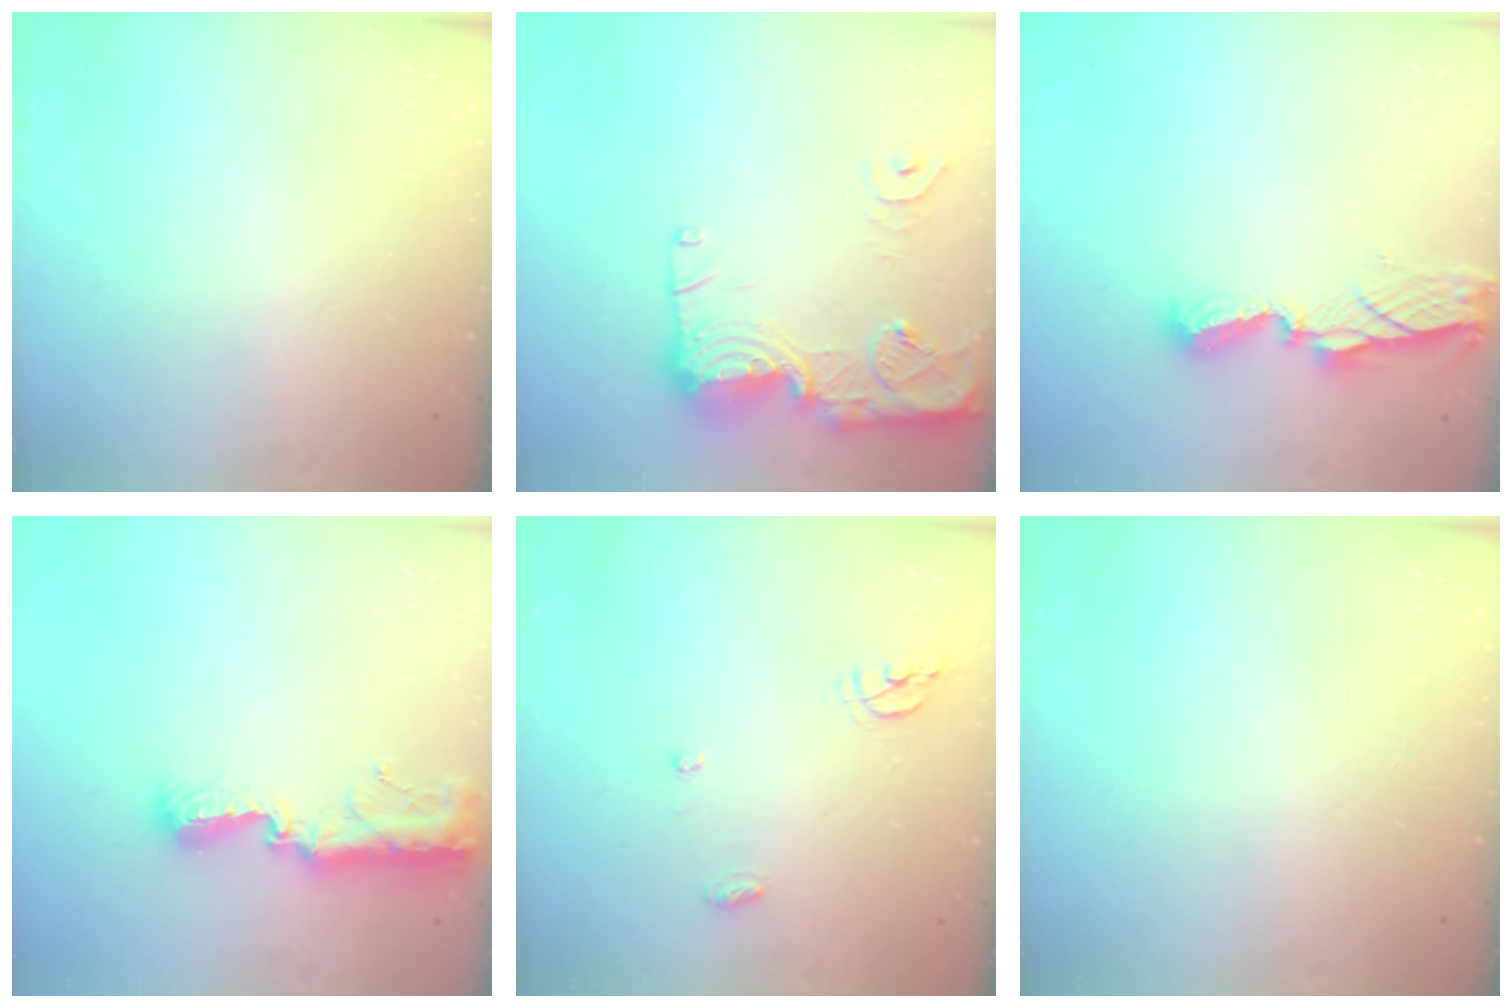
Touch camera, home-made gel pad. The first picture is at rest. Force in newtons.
{"total": 17.9, "press": 17.8, "slide": 1.4}
{"total": 8.1, "press": 8.1, "slide": 0.5}
{"total": 14.4, "press": 13.1, "slide": 6.0}
{"total": 6.2, "press": 6.2, "slide": 0.4}
{"total": 0.0}